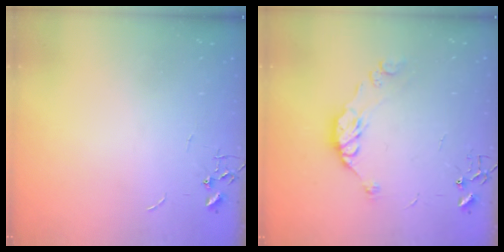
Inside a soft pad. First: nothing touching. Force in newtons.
{"total": 9.6, "press": 9.6, "slide": 0.6}